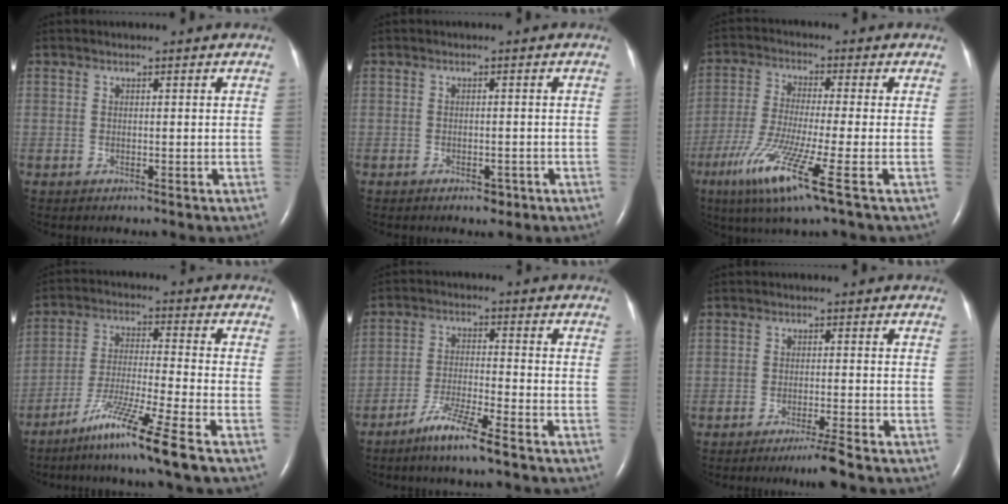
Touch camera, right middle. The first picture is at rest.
{"total": 1.9, "force": [-1.2, 1.0, 1.1], "torque": [-0.016, 0.002, -0.011]}
{"total": 11.5, "force": [-5.5, -0.4, 10.2], "torque": [-0.209, -0.035, -0.103]}
{"total": 10.9, "force": [-7.4, -1.8, 7.7], "torque": [-0.149, -0.043, -0.139]}
{"total": 6.8, "force": [-5.0, -0.3, 4.7], "torque": [-0.096, -0.017, -0.100]}
{"total": 3.6, "force": [-2.8, -1.1, 2.0], "torque": [-0.039, -0.009, -0.053]}